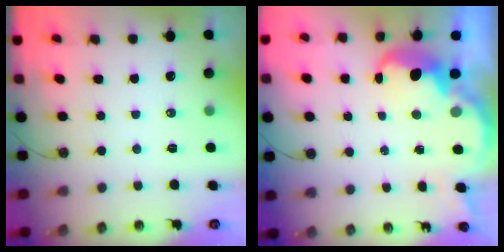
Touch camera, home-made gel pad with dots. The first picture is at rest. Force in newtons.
{"total": 5.0, "press": 4.9, "slide": 0.6}